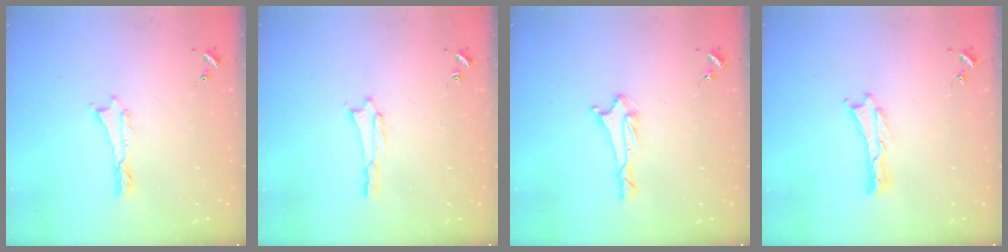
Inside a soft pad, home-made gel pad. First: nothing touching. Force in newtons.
{"total": 0.8, "press": 0.8, "slide": 0.1}
{"total": 1.7, "press": 1.6, "slide": 0.6}
{"total": 0.0}